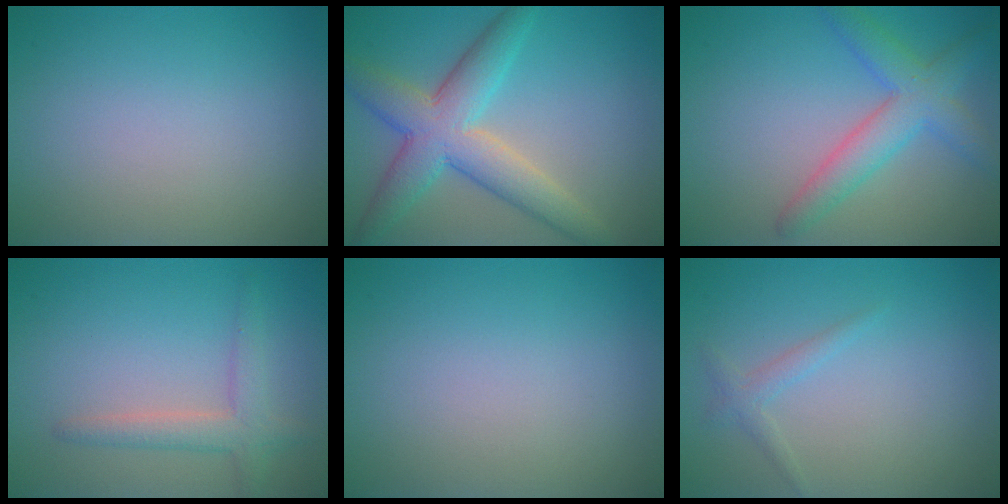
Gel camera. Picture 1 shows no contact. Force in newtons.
{"total": 6.8, "press": 6.8, "slide": 0.3}
{"total": 4.4, "press": 4.4, "slide": 0.2}
{"total": 2.7, "press": 2.7, "slide": 0.2}
{"total": 0.0}
{"total": 1.2, "press": 1.2, "slide": 0.1}